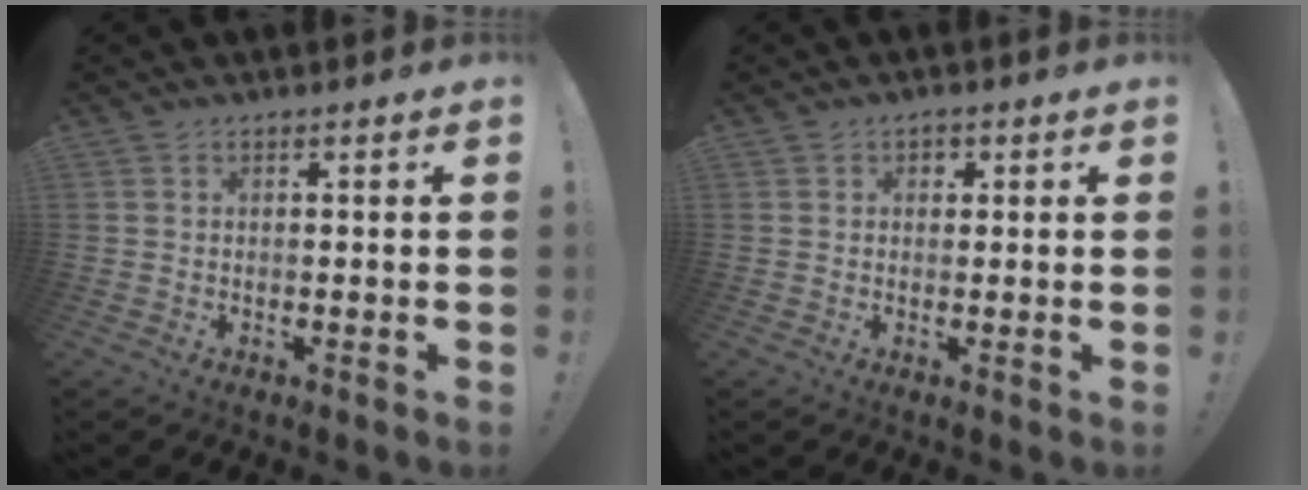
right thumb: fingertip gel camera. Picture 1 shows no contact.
{"total": 1.7, "force": [0.4, 1.6, 0.6], "torque": [-0.004, 0.000, 0.004]}